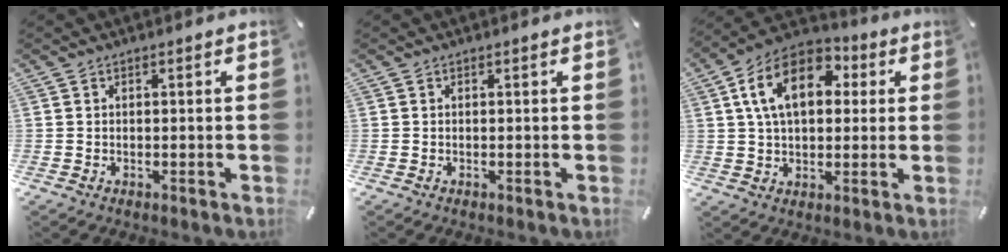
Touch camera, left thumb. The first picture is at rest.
{"total": 0.0}
{"total": 14.7, "force": [4.3, 9.6, 10.4], "torque": [-0.197, 0.010, 0.072]}